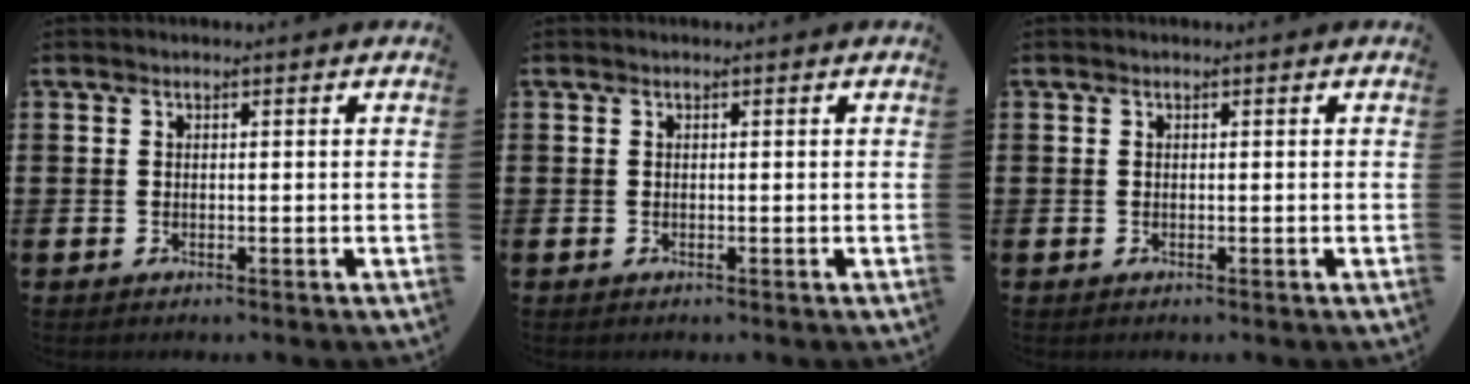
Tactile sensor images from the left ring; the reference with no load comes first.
{"total": 0.0}
{"total": 0.0}